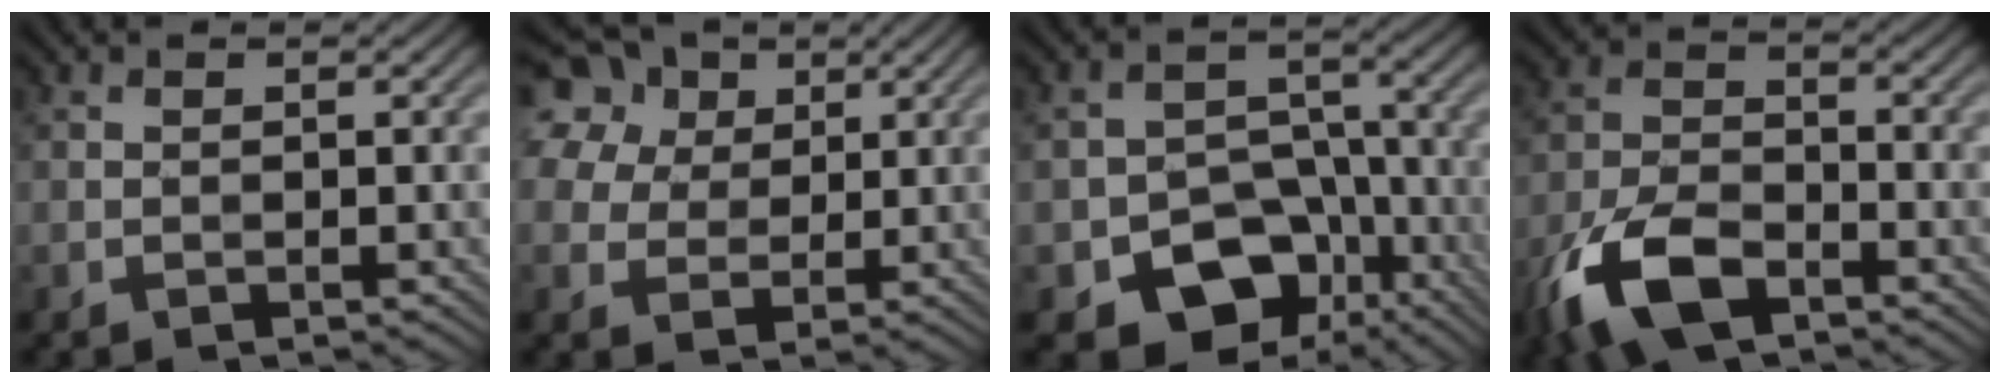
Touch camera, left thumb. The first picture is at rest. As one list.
[{"total": 12.1, "force": [5.8, 8.7, 6.0], "torque": [-0.165, 0.041, 0.107]}, {"total": 10.9, "force": [-5.9, 7.8, 4.9], "torque": [-0.066, -0.008, -0.099]}, {"total": 9.9, "force": [-6.0, 4.4, 6.5], "torque": [-0.148, -0.009, -0.131]}]